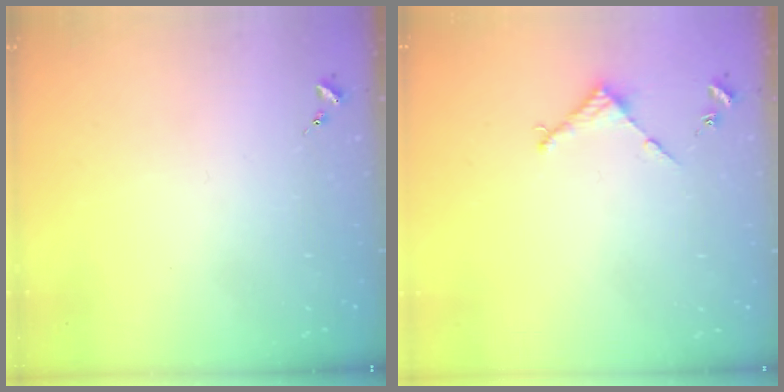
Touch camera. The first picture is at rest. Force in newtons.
{"total": 2.9, "press": 2.8, "slide": 0.2}